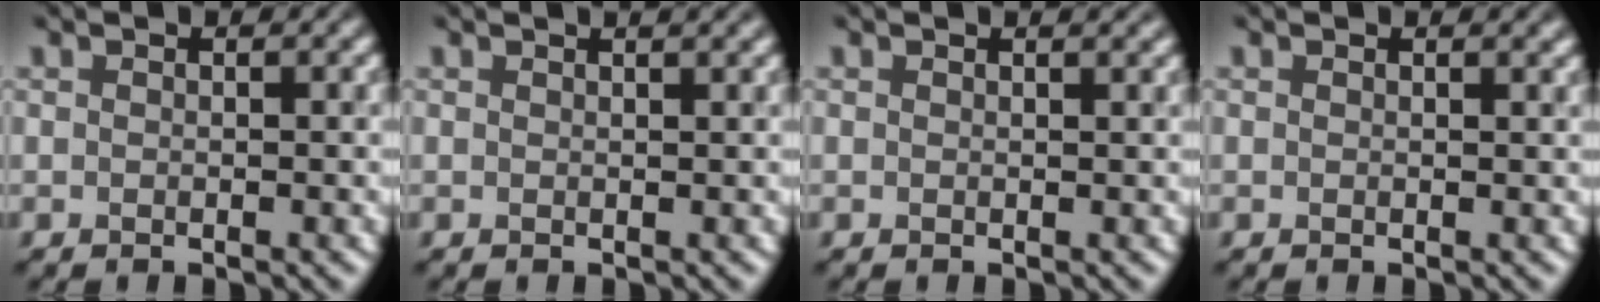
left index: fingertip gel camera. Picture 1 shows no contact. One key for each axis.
{"total": 1.6, "fx": 1.1, "fy": 0.4, "fz": 1.0, "tx": -0.005, "ty": 0.002, "tz": -0.002}
{"total": 1.0, "fx": 0.8, "fy": 0.2, "fz": 0.6, "tx": -0.007, "ty": -0.001, "tz": 0.002}
{"total": 0.6, "fx": 0.5, "fy": 0.2, "fz": 0.3, "tx": -0.004, "ty": -0.003, "tz": 0.004}